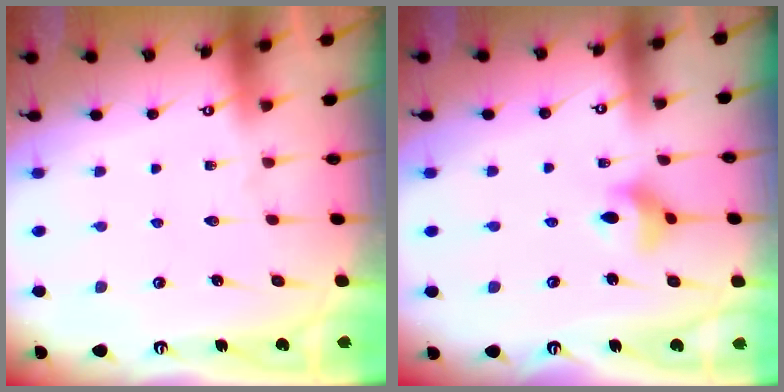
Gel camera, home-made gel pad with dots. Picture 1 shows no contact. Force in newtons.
{"total": 6.8, "press": 6.5, "slide": 2.0}